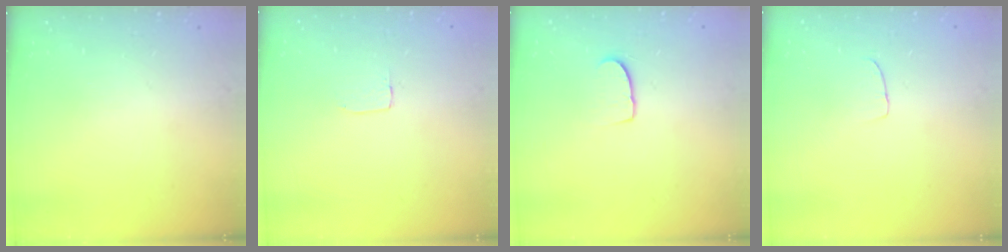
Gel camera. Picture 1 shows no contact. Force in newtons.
{"total": 2.0, "press": 2.0, "slide": 0.0}
{"total": 5.2, "press": 5.2, "slide": 0.4}
{"total": 2.5, "press": 2.5, "slide": 0.1}